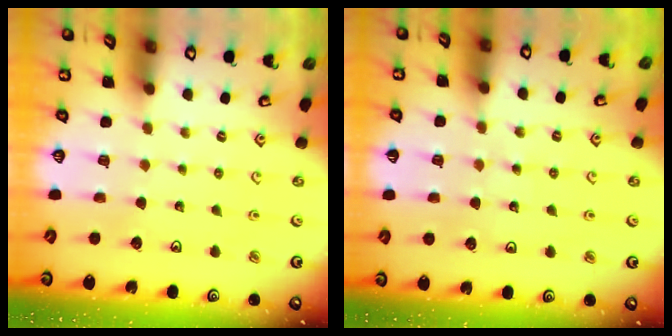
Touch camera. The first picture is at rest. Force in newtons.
{"total": 4.9, "press": 4.9, "slide": 0.6}